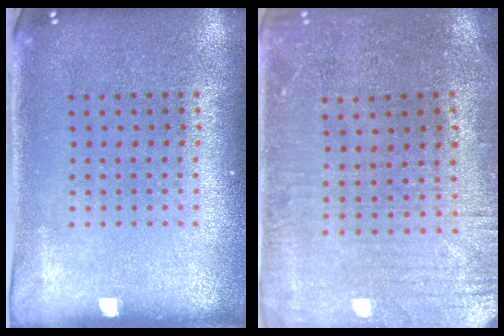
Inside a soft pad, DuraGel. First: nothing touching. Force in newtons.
{"total": 0.7, "press": 0.5, "slide": 0.5}